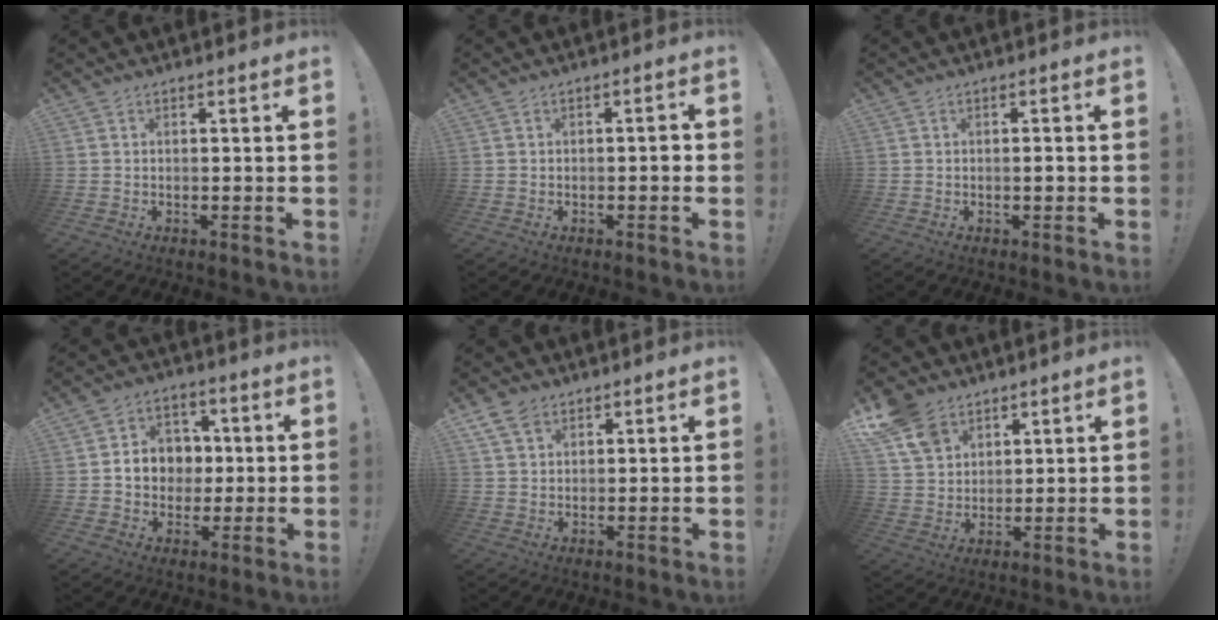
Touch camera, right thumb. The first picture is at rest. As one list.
[{"total": 1.9, "force": [-0.9, 0.6, 1.5], "torque": [-0.027, 0.007, -0.016]}, {"total": 1.1, "force": [-0.5, 0.0, 1.0], "torque": [-0.009, -0.002, -0.010]}, {"total": 10.3, "force": [0.3, 9.4, 4.3], "torque": [-0.055, 0.009, 0.015]}, {"total": 5.8, "force": [3.6, 3.8, 2.5], "torque": [-0.048, -0.010, 0.071]}, {"total": 11.5, "force": [7.2, 7.7, 4.5], "torque": [-0.085, -0.032, 0.145]}]